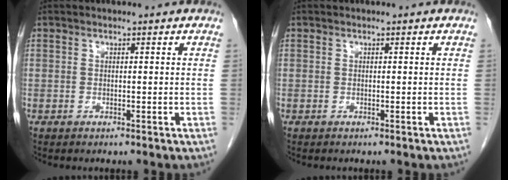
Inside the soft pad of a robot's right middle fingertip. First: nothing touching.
{"total": 0.0}